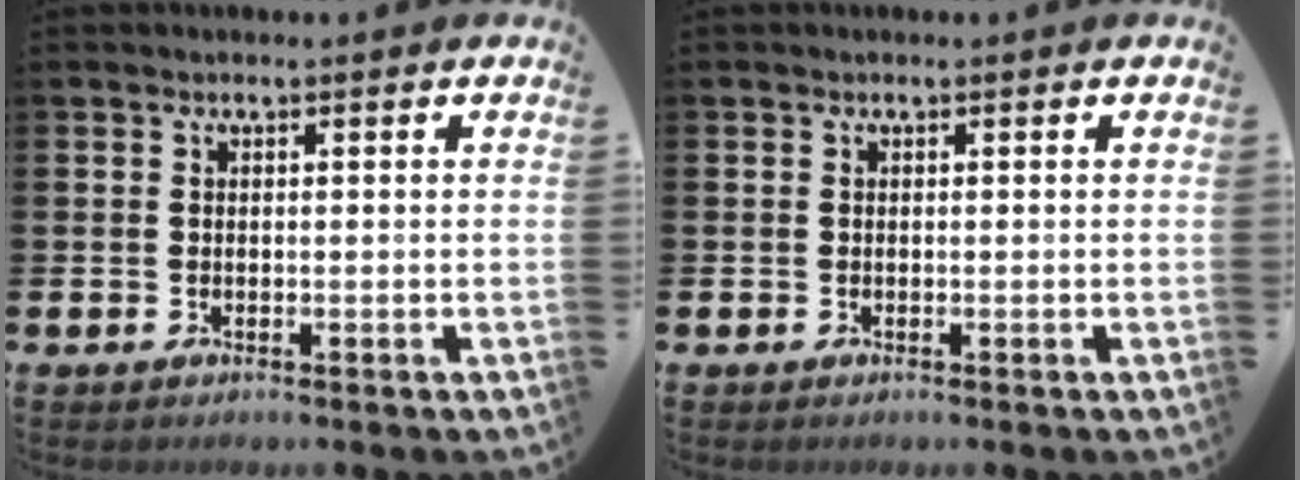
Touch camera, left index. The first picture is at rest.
{"total": 0.0}